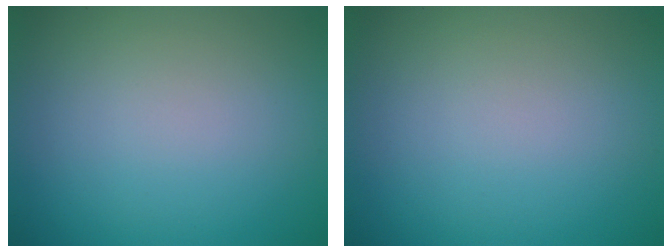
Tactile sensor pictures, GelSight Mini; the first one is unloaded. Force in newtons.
{"total": 0.0}